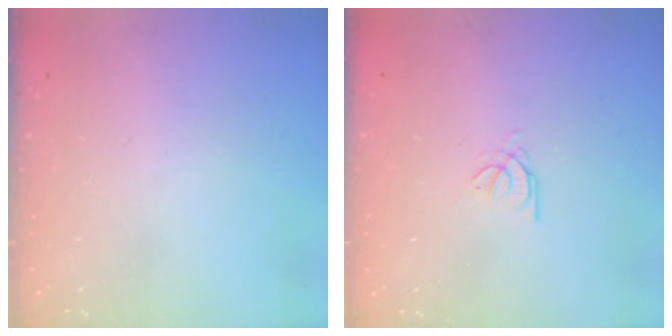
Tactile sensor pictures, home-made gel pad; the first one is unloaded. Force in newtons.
{"total": 0.7, "press": 0.6, "slide": 0.4}